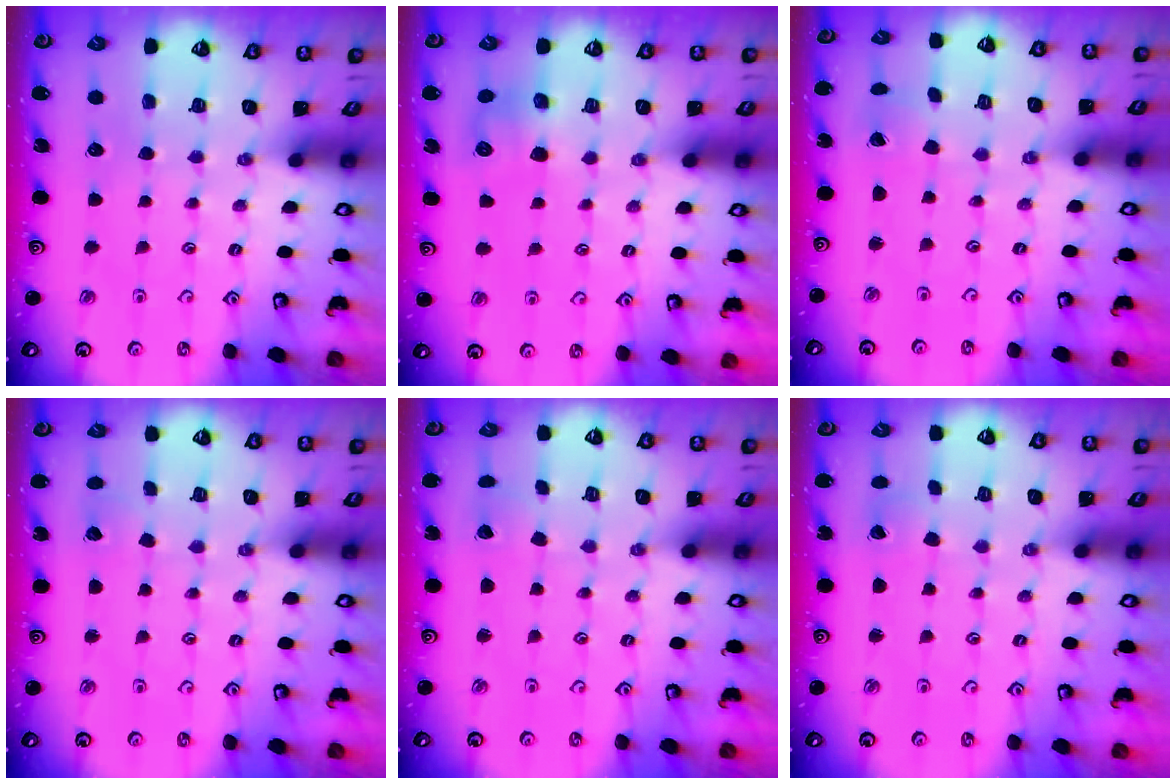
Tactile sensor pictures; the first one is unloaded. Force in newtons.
{"total": 7.3, "press": 7.3, "slide": 0.3}
{"total": 1.8, "press": 1.8, "slide": 0.1}
{"total": 2.3, "press": 2.2, "slide": 0.3}
{"total": 2.0, "press": 2.0, "slide": 0.1}
{"total": 0.8, "press": 0.8, "slide": 0.0}